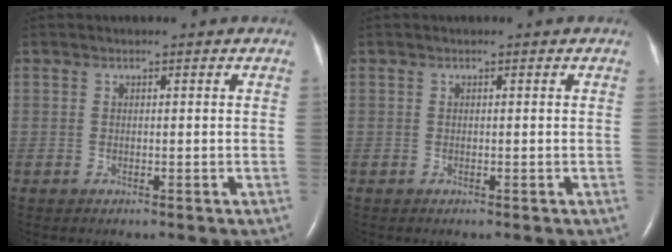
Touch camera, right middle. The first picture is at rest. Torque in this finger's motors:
{"motor_torque": [0.06, -0.03, 0.00, 0.01]}